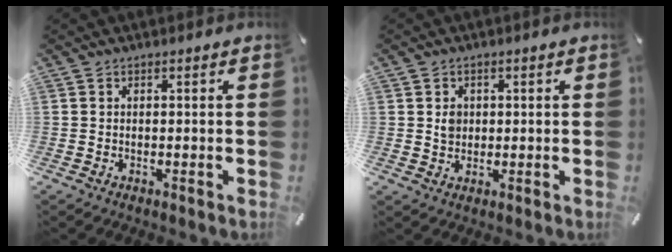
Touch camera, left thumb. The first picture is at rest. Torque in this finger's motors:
{"motor_torque": [-0.13, -0.20, 0.22, -0.27, 0.00]}